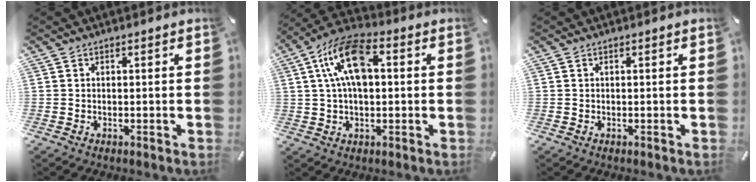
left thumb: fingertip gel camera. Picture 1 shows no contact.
{"total": 12.7, "force": [3.0, 7.2, 10.0], "torque": [-0.200, 0.008, 0.056]}
{"total": 0.0}